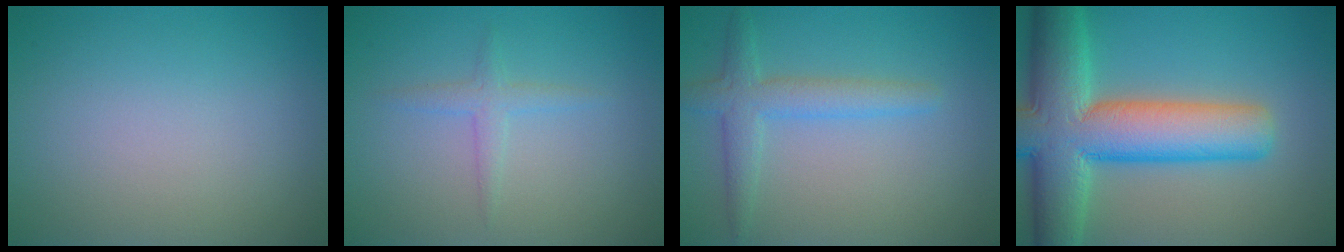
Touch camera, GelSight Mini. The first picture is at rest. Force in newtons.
{"total": 1.5, "press": 1.5, "slide": 0.0}
{"total": 3.1, "press": 3.1, "slide": 0.1}
{"total": 12.2, "press": 12.2, "slide": 0.6}